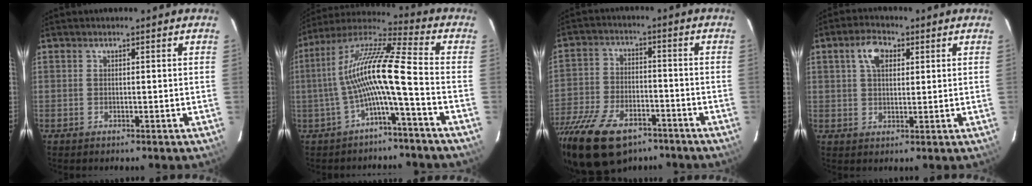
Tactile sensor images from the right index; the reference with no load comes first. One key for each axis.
{"total": 12.6, "fx": -3.1, "fy": 0.2, "fz": 12.3, "tx": -0.237, "ty": 0.014, "tz": -0.061}
{"total": 19.5, "fx": -13.2, "fy": 9.8, "fz": 10.5, "tx": -0.237, "ty": -0.028, "tz": -0.224}
{"total": 5.6, "fx": 2.1, "fy": 3.3, "fz": 3.9, "tx": -0.069, "ty": 0.017, "tz": 0.039}